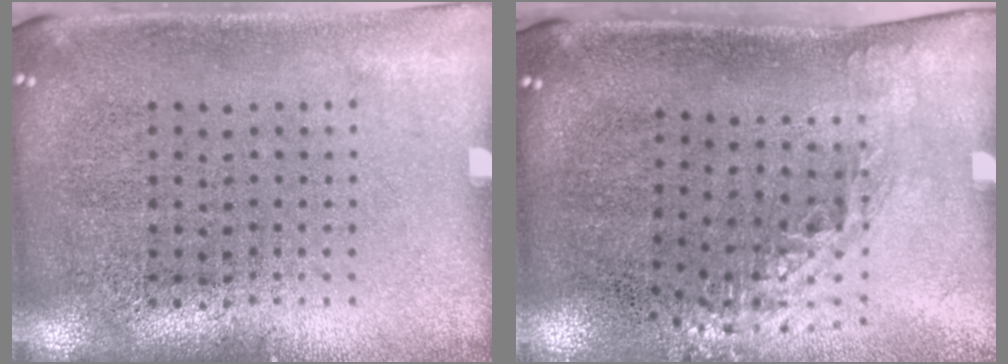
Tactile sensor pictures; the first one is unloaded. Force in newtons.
{"total": 1.4, "press": 1.0, "slide": 1.0}